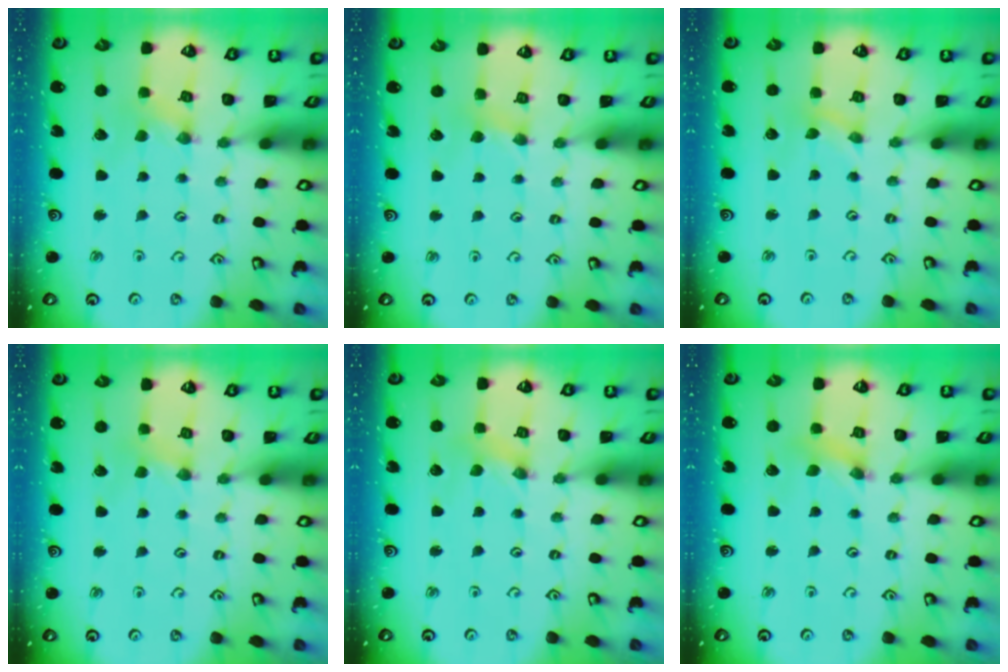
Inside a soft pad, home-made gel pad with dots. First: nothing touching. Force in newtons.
{"total": 1.9, "press": 1.9, "slide": 0.4}
{"total": 0.0}
{"total": 1.8, "press": 1.7, "slide": 0.4}
{"total": 1.0, "press": 1.0, "slide": 0.2}
{"total": 2.3, "press": 2.3, "slide": 0.3}